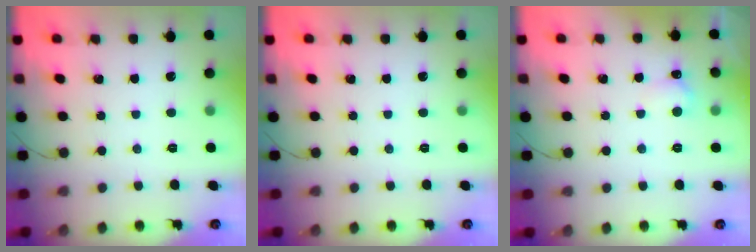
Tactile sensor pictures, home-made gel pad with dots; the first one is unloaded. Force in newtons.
{"total": 0.0}
{"total": 5.7, "press": 5.5, "slide": 1.7}